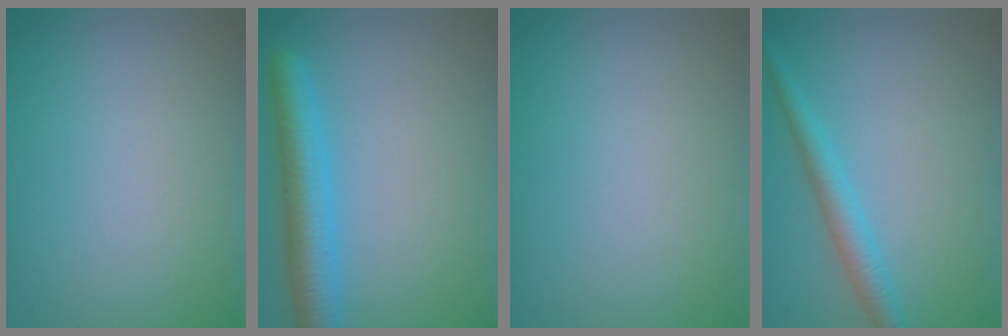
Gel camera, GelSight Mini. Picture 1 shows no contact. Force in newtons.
{"total": 5.2, "press": 5.2, "slide": 0.2}
{"total": 0.0}
{"total": 2.8, "press": 2.8, "slide": 0.0}